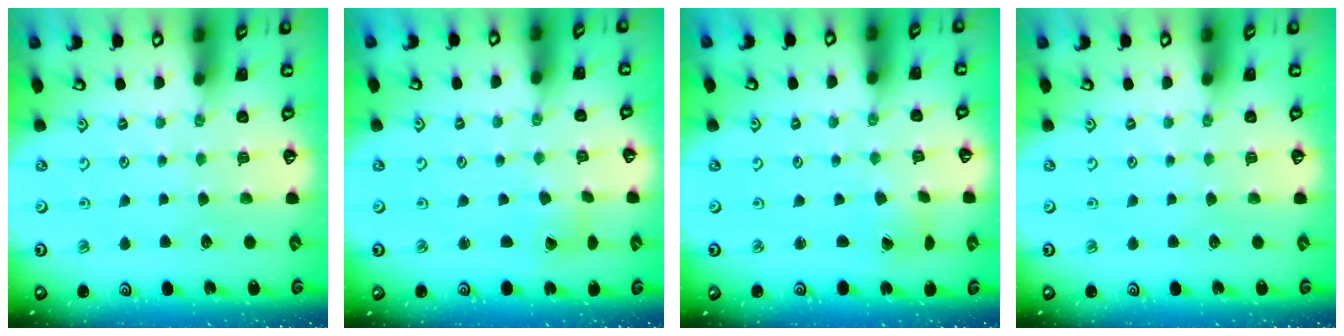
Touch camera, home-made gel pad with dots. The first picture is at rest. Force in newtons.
{"total": 2.8, "press": 2.8, "slide": 0.1}
{"total": 1.4, "press": 1.4, "slide": 0.3}
{"total": 0.0}